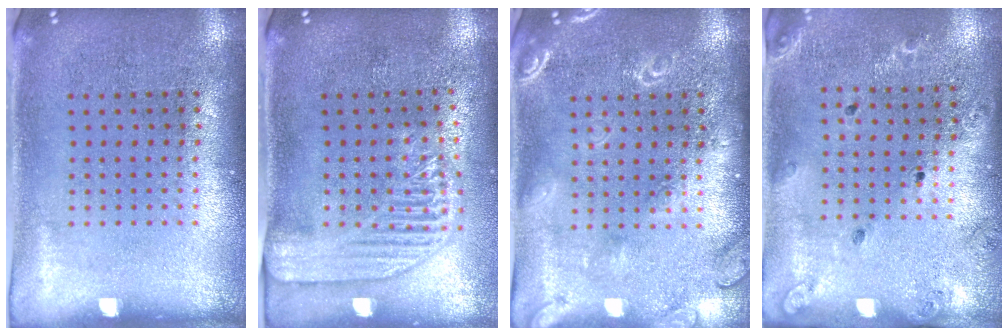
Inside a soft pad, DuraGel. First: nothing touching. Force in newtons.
{"total": 2.2, "press": 1.9, "slide": 1.0}
{"total": 2.9, "press": 2.9, "slide": 0.4}
{"total": 1.3, "press": 1.3, "slide": 0.3}